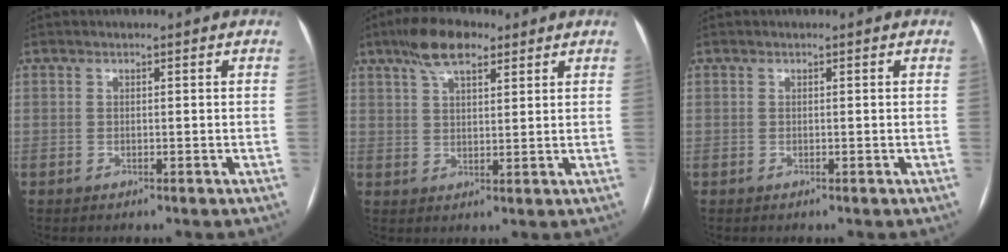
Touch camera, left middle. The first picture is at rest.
{"total": 7.6, "force": [5.1, 2.6, 5.0], "torque": [-0.097, 0.017, 0.089]}
{"total": 0.0}